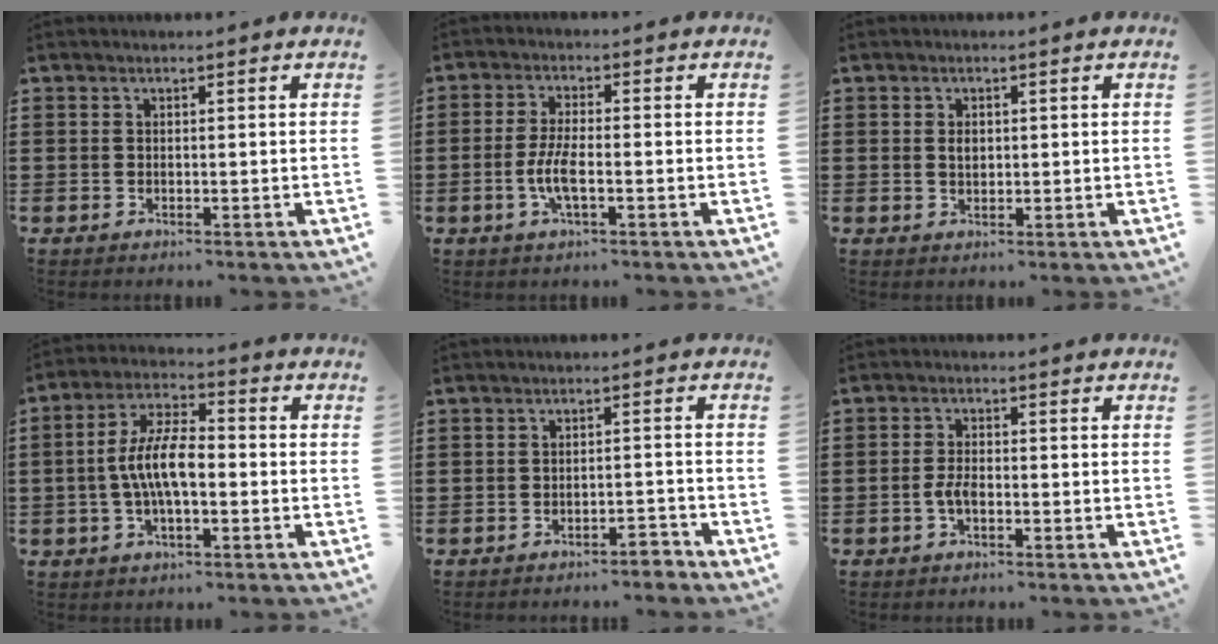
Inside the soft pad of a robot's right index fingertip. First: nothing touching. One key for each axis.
{"total": 4.8, "fx": -1.3, "fy": 1.3, "fz": 4.4, "tx": -0.105, "ty": -0.004, "tz": -0.032}
{"total": 1.6, "fx": 0.3, "fy": 1.0, "fz": 1.2, "tx": -0.027, "ty": 0.006, "tz": 0.005}
{"total": 8.7, "fx": -1.1, "fy": 3.5, "fz": 7.9, "tx": -0.165, "ty": 0.004, "tz": -0.027}
{"total": 2.7, "fx": -2.6, "fy": 0.3, "fz": 0.8, "tx": -0.019, "ty": 0.003, "tz": -0.052}
{"total": 2.6, "fx": -1.0, "fy": 1.0, "fz": 2.1, "tx": -0.055, "ty": -0.002, "tz": -0.024}